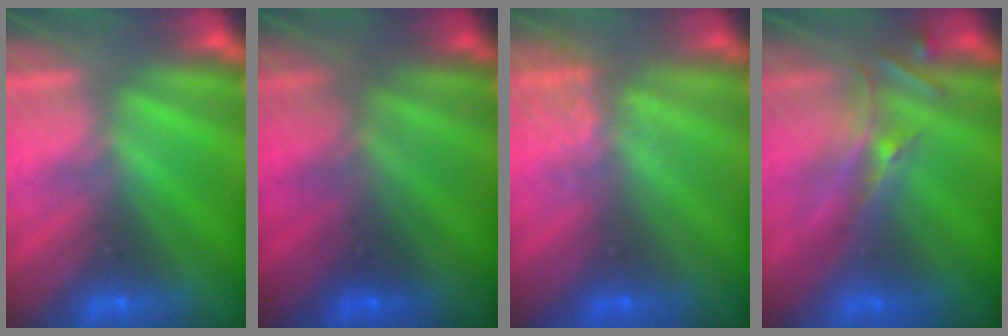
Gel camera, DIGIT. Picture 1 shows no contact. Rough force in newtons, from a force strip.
{"total": 1.9}
{"total": 3.8}
{"total": 2.6}